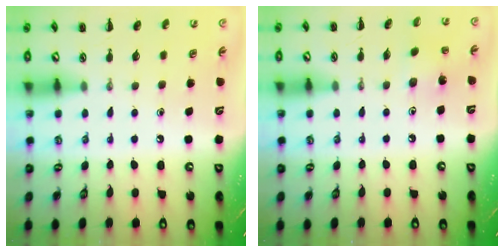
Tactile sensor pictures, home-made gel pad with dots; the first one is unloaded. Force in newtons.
{"total": 2.7, "press": 2.6, "slide": 0.7}